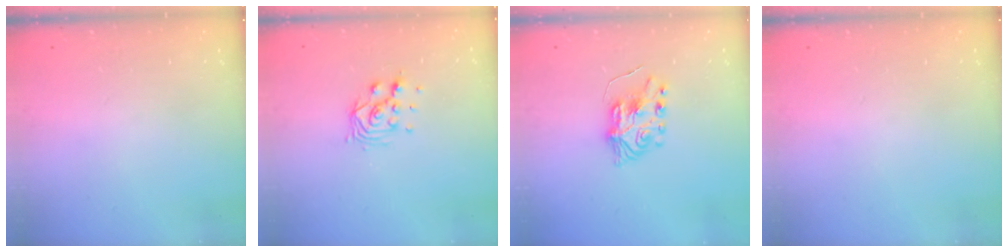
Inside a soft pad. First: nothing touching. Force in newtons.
{"total": 8.2, "press": 8.1, "slide": 0.5}
{"total": 7.5, "press": 7.5, "slide": 0.8}
{"total": 0.0}